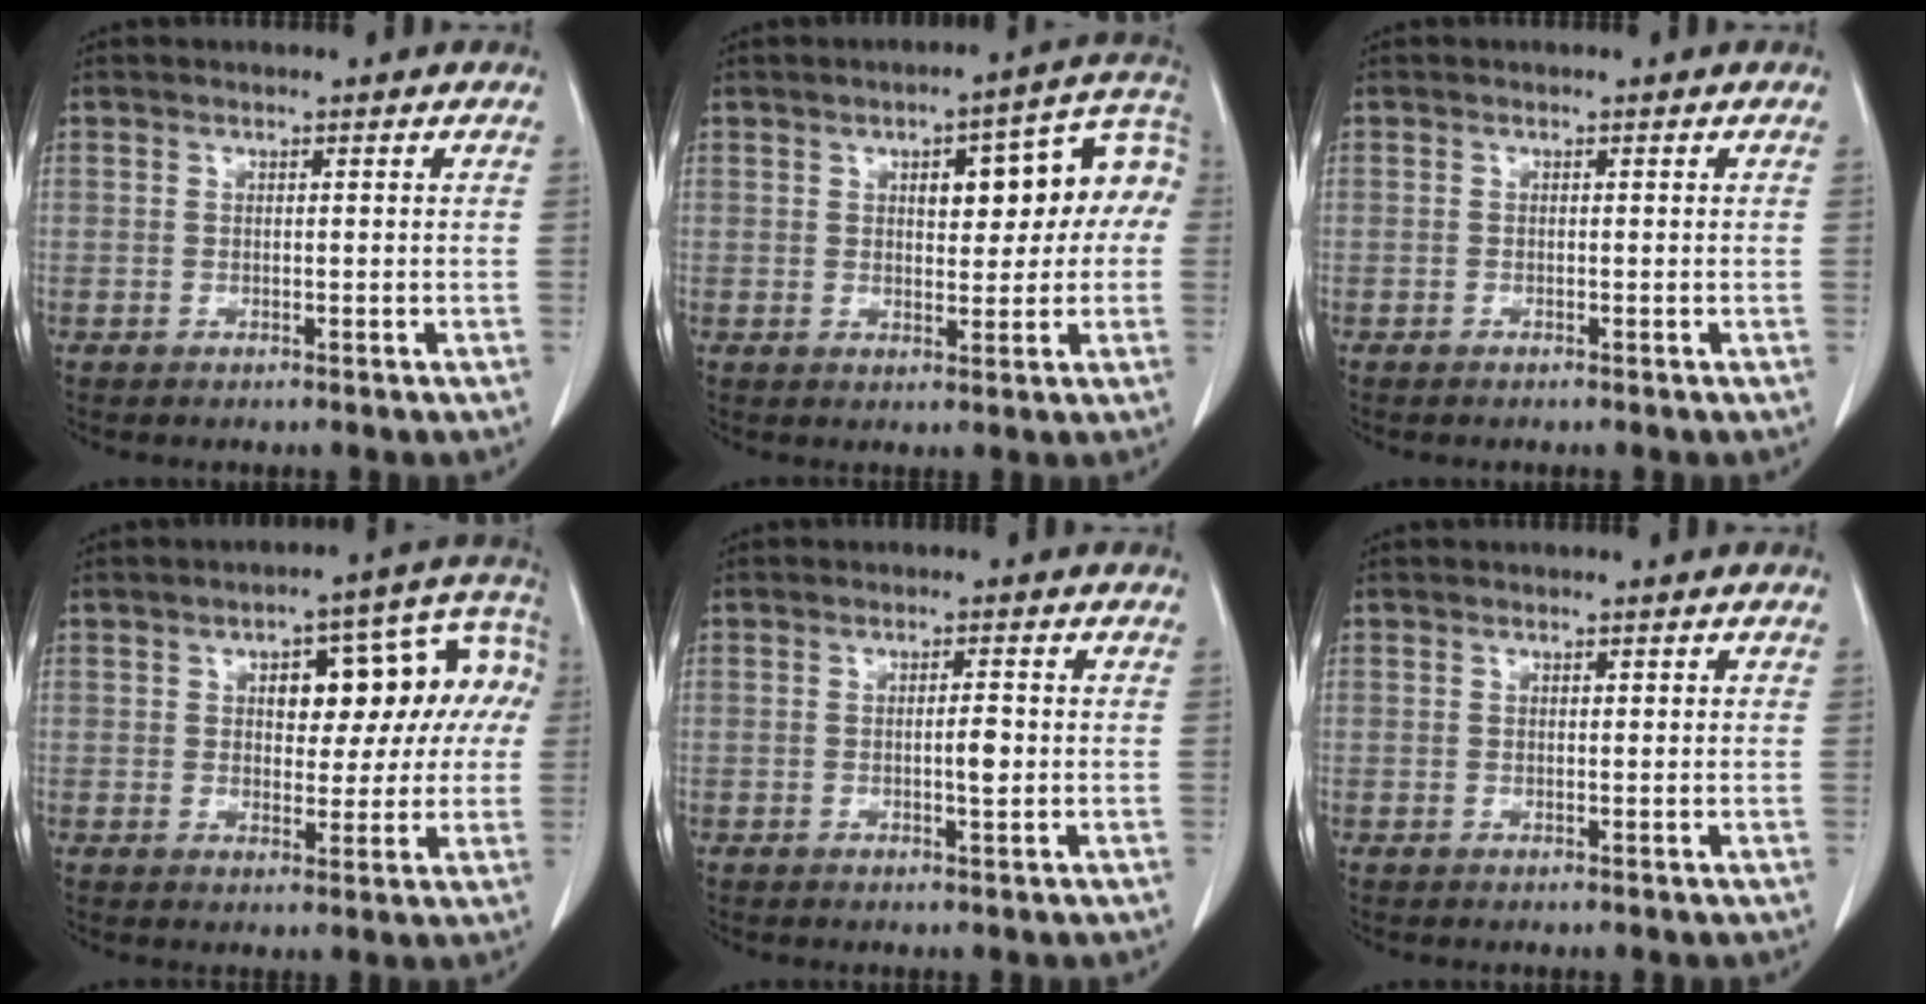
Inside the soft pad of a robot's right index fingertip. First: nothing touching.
{"total": 11.6, "force": [2.1, 4.3, 10.6], "torque": [-0.133, 0.044, 0.029]}
{"total": 0.0}
{"total": 12.1, "force": [2.3, 5.8, 10.4], "torque": [-0.123, 0.050, 0.032]}
{"total": 2.3, "force": [-0.1, 0.3, 2.3], "torque": [-0.041, 0.001, -0.001]}
{"total": 0.7, "force": [0.3, 0.3, 0.6], "torque": [-0.010, 0.000, 0.004]}